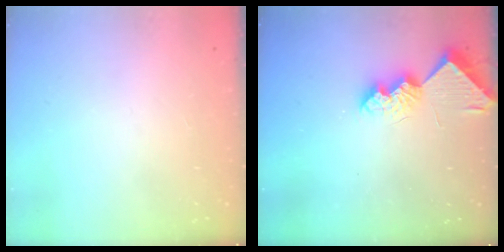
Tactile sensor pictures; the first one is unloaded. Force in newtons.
{"total": 8.6, "press": 8.6, "slide": 0.3}